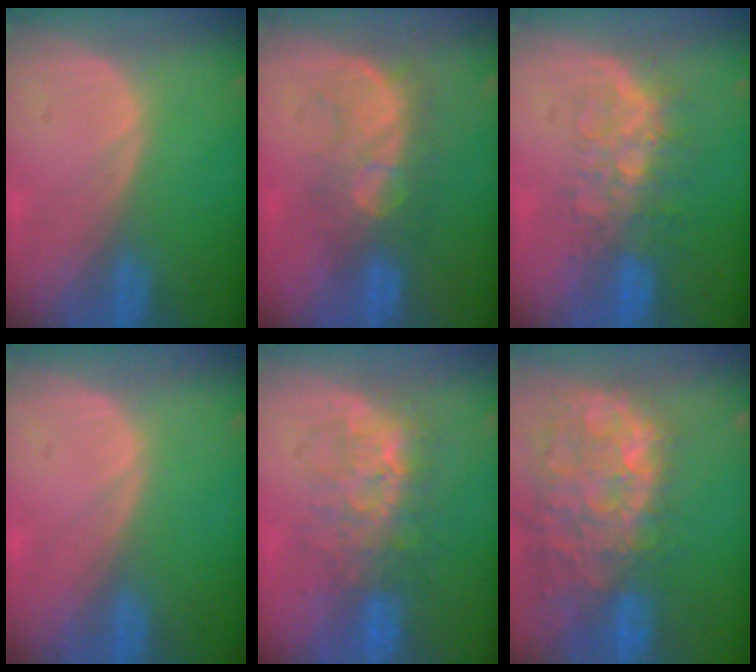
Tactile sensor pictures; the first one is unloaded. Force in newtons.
{"total": 7.7, "press": 7.5, "slide": 1.7}
{"total": 8.1, "press": 7.1, "slide": 3.8}
{"total": 0.0}
{"total": 8.0, "press": 7.7, "slide": 2.0}
{"total": 14.6, "press": 11.8, "slide": 8.7}